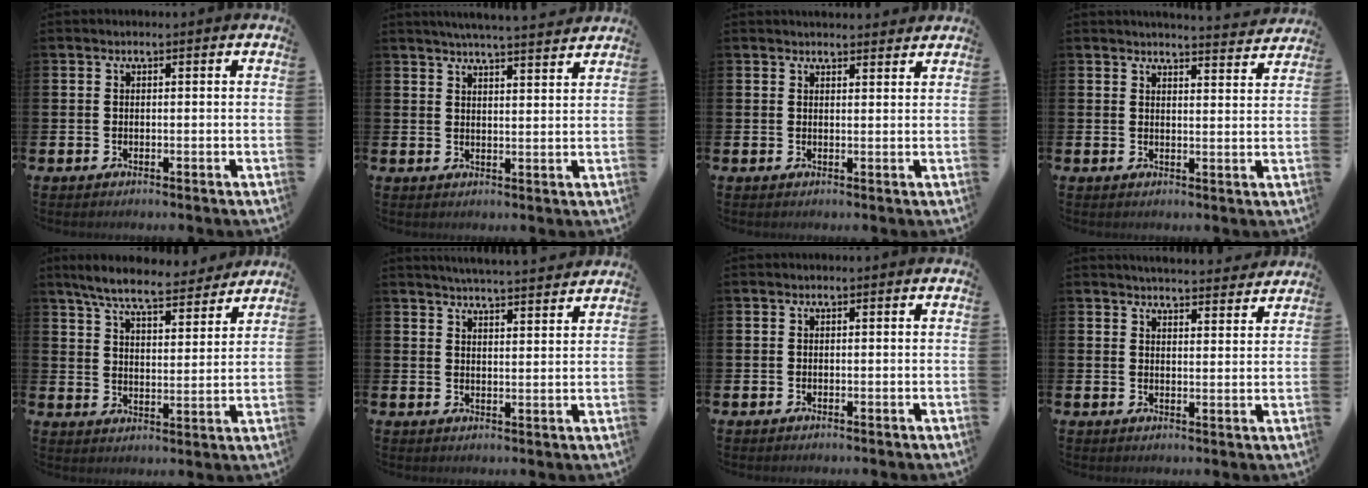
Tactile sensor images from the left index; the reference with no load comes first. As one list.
[{"total": 5.0, "force": [4.8, -0.6, 1.0], "torque": [-0.027, -0.025, 0.085]}, {"total": 2.3, "force": [2.3, 0.3, -0.1], "torque": [0.008, -0.015, 0.040]}, {"total": 3.9, "force": [3.9, -0.2, 0.1], "torque": [0.001, -0.031, 0.067]}, {"total": 7.8, "force": [7.2, 1.2, 2.9], "torque": [-0.078, -0.040, 0.124]}, {"total": 4.8, "force": [4.7, -0.5, 0.4], "torque": [-0.016, -0.033, 0.084]}, {"total": 0.0}, {"total": 4.6, "force": [4.6, 0.2, 0.4], "torque": [-0.005, -0.032, 0.080]}]